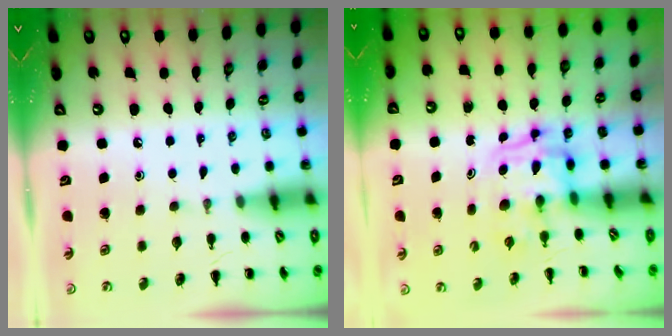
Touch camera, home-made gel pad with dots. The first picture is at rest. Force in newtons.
{"total": 3.4, "press": 3.3, "slide": 0.6}